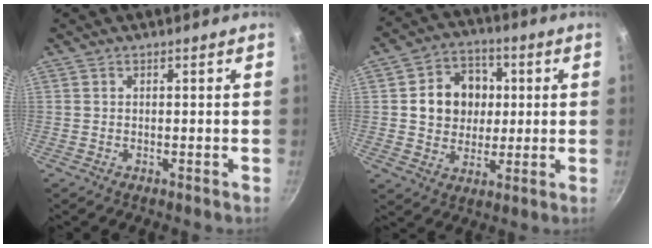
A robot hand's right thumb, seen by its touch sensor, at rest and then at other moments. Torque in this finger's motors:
{"motor_torque": [-0.51, 0.77, -0.07, 0.04, 0.16]}